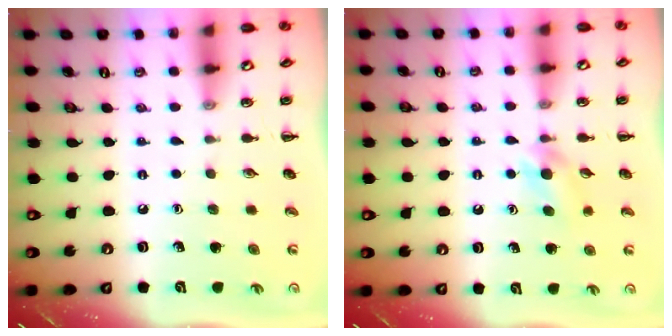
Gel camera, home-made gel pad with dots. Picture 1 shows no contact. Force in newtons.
{"total": 5.0, "press": 4.6, "slide": 1.7}